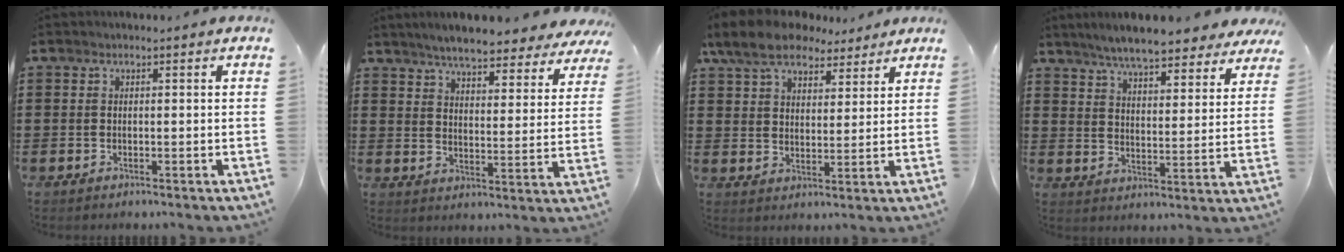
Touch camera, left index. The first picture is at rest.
{"total": 5.8, "force": [5.6, 0.2, 1.7], "torque": [-0.059, -0.030, 0.096]}
{"total": 8.9, "force": [7.2, 3.7, 3.6], "torque": [-0.090, -0.010, 0.135]}
{"total": 6.9, "force": [6.5, 0.3, 2.4], "torque": [-0.073, -0.028, 0.115]}